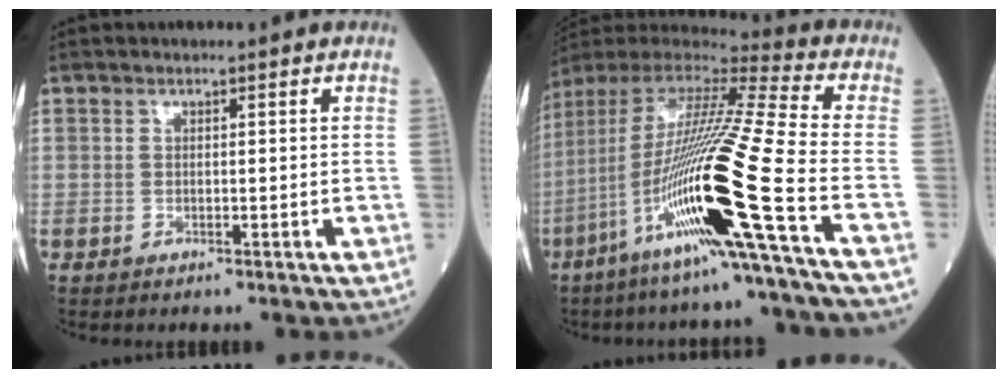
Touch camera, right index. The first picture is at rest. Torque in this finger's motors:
{"motor_torque": [2.01, -0.13, 1.06, 0.21]}